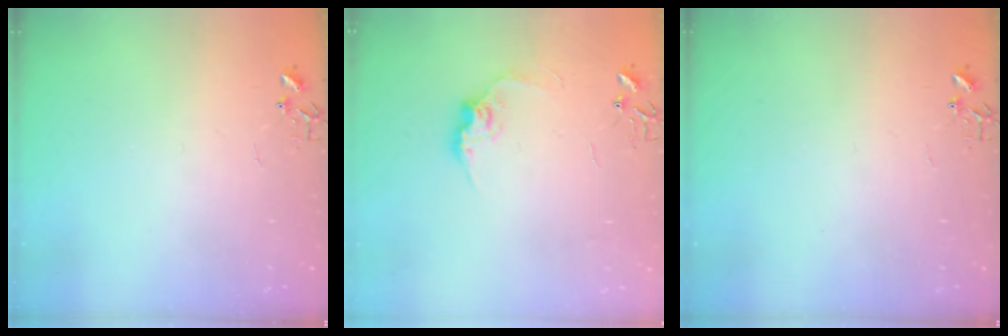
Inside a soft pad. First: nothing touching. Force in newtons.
{"total": 10.1, "press": 10.0, "slide": 0.5}
{"total": 0.0}